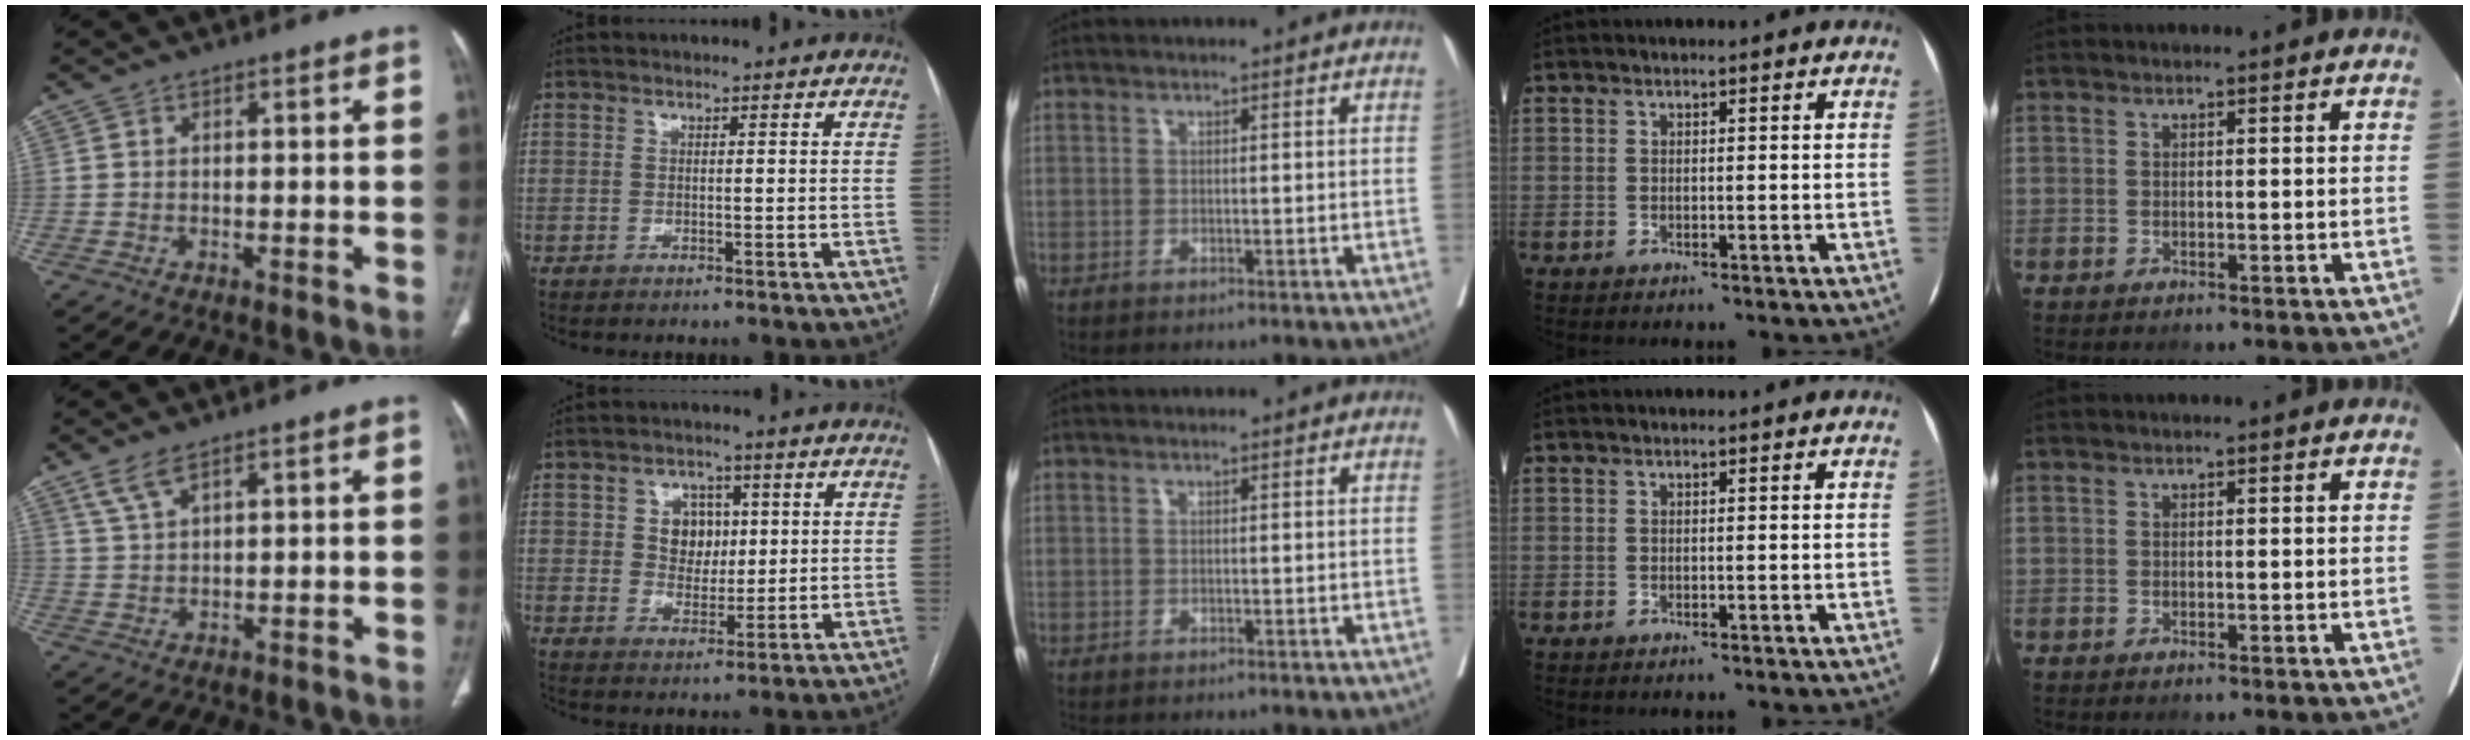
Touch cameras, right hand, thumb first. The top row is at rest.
{"thumb": {"total": 3.9, "force": [2.7, 1.6, 2.3], "torque": [-0.048, -0.003, 0.063]}, "index": {"total": 5.7, "force": [1.5, 4.5, 3.2], "torque": [-0.050, 0.010, 0.033]}, "middle": {"total": 0.8, "force": [-0.8, 0.3, 0.1], "torque": [-0.008, -0.002, -0.015]}}